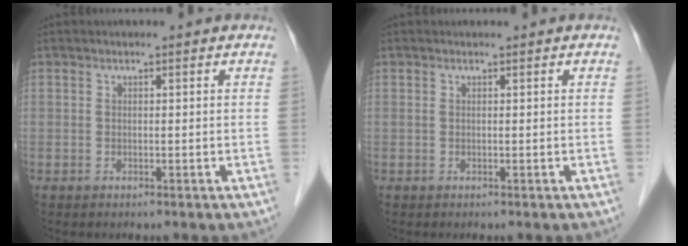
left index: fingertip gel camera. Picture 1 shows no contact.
{"total": 0.0}